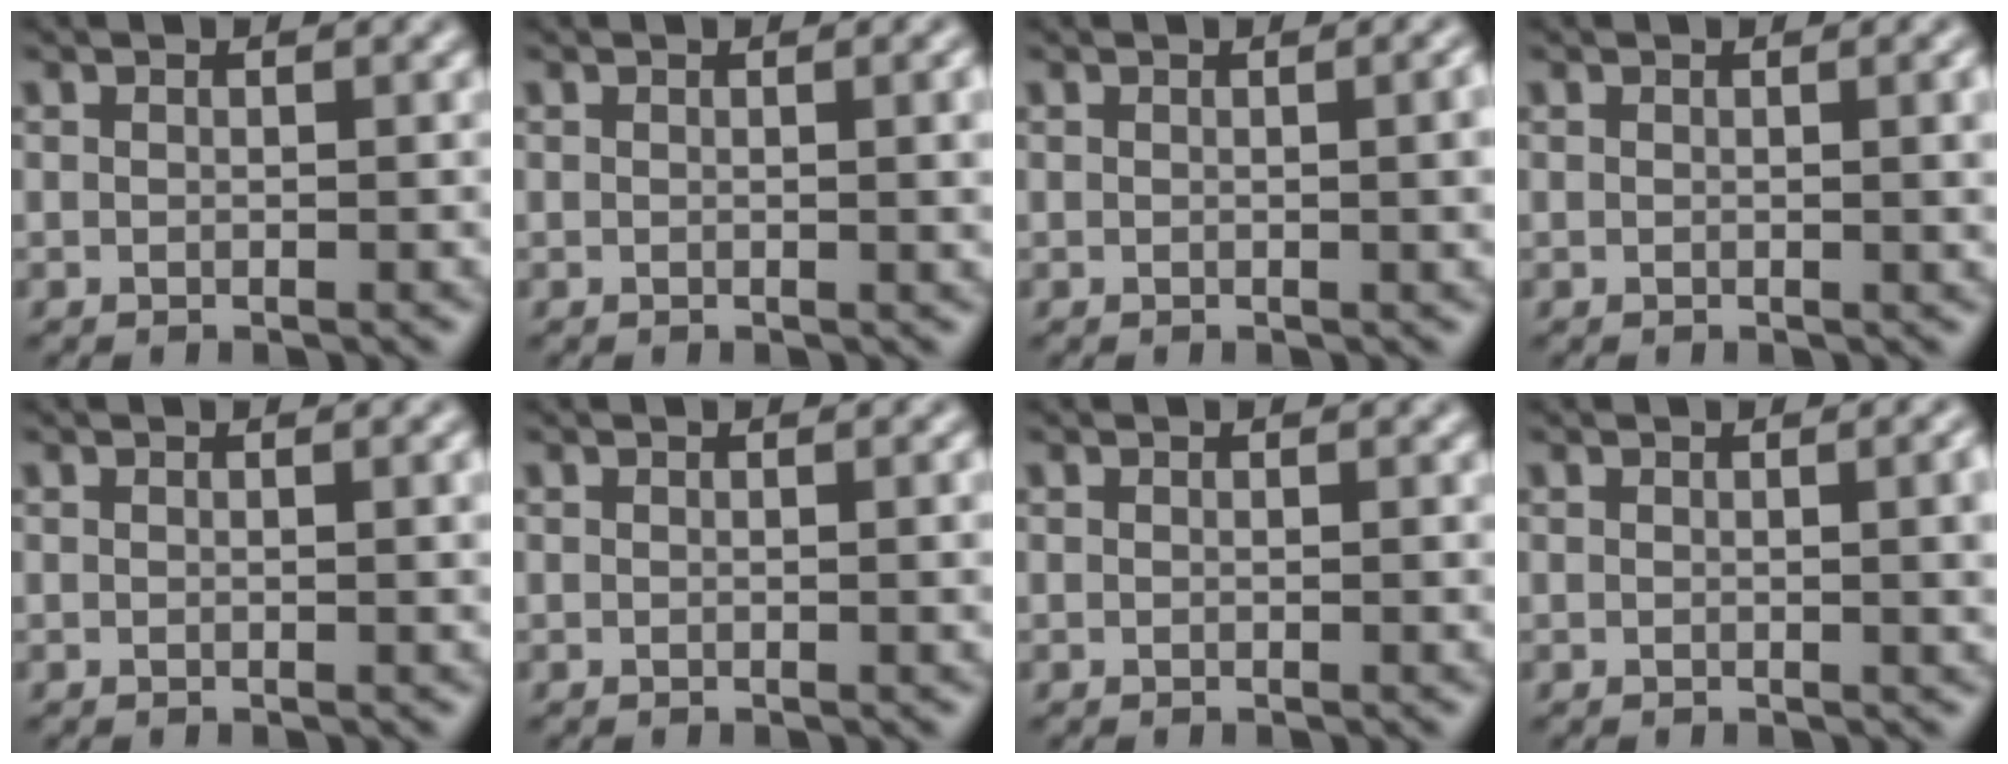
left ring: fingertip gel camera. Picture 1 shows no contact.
{"total": 2.0, "force": [0.2, 0.6, 1.9], "torque": [-0.020, 0.002, 0.001]}
{"total": 2.5, "force": [0.1, 0.8, 2.3], "torque": [-0.023, 0.003, -0.002]}
{"total": 2.0, "force": [0.3, 0.6, 1.9], "torque": [-0.020, 0.002, 0.002]}
{"total": 1.1, "force": [0.2, 0.2, 1.1], "torque": [-0.013, 0.001, 0.001]}
{"total": 1.1, "force": [0.1, 0.2, 1.0], "torque": [-0.011, 0.001, 0.000]}
{"total": 0.0}
{"total": 2.9, "force": [0.3, 0.9, 2.8], "torque": [-0.028, 0.004, 0.000]}